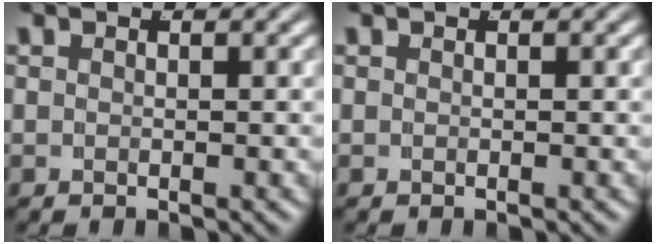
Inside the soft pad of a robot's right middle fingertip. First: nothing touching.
{"total": 0.0}